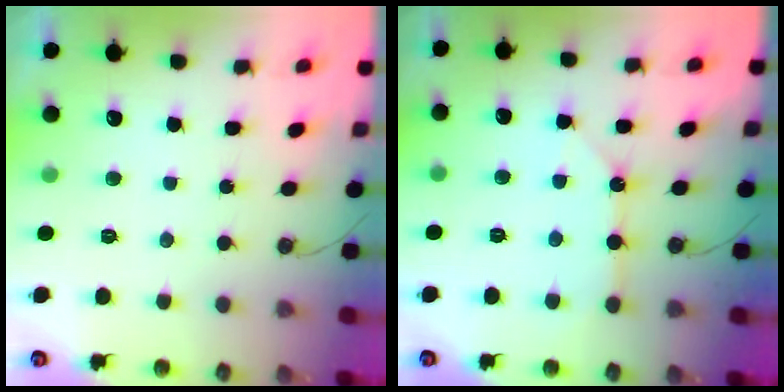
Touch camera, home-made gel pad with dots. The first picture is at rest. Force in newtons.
{"total": 9.6, "press": 9.5, "slide": 1.0}